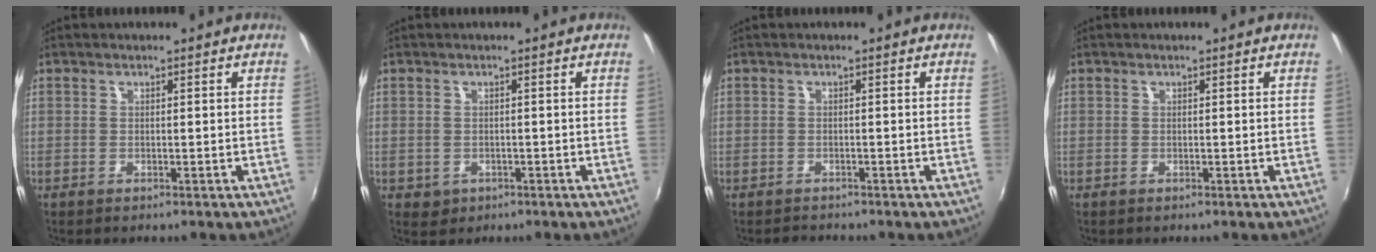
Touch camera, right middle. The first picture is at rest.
{"total": 2.0, "force": [-0.5, 1.8, 0.7], "torque": [-0.015, -0.003, -0.002]}
{"total": 1.6, "force": [-1.4, 0.8, -0.2], "torque": [-0.001, 0.002, -0.023]}
{"total": 0.0}